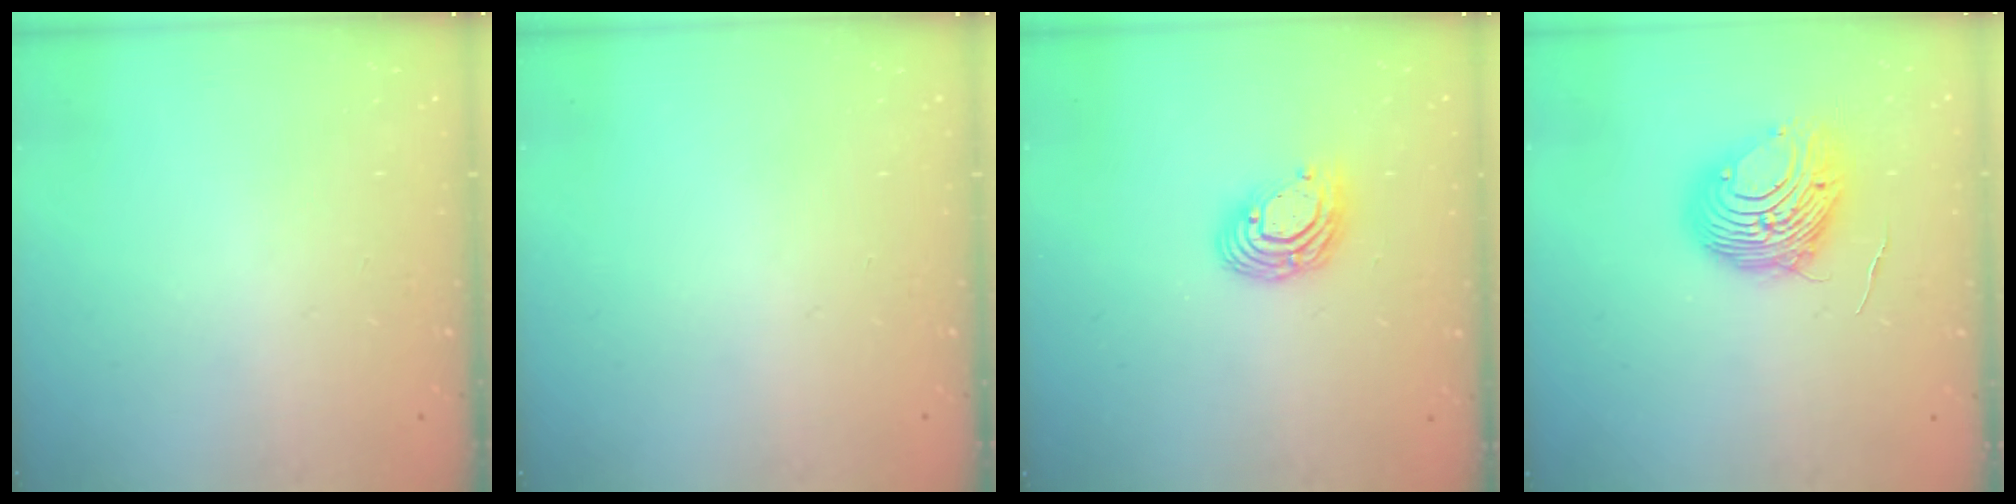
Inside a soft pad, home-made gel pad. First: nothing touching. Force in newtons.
{"total": 0.0}
{"total": 9.9, "press": 9.8, "slide": 0.7}
{"total": 9.7, "press": 9.7, "slide": 0.8}